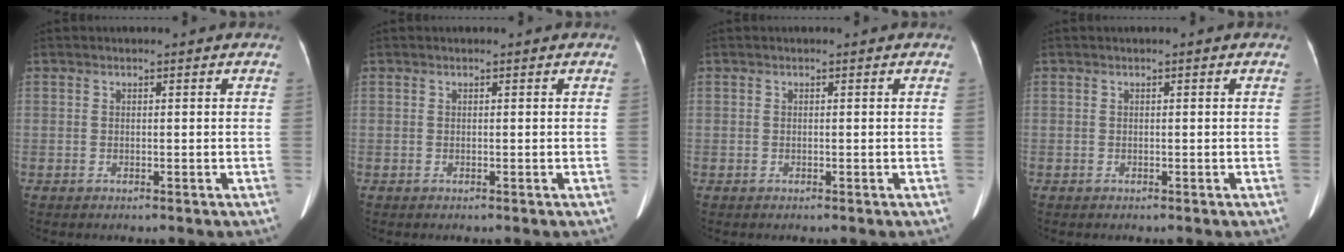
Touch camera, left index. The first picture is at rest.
{"total": 0.0}
{"total": 0.0}
{"total": 0.0}